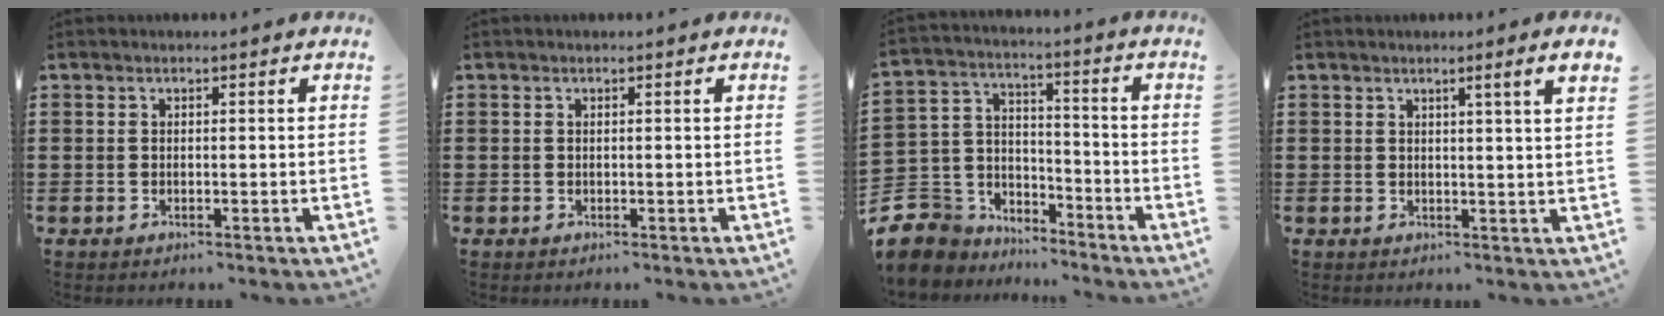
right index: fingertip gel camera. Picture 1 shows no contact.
{"total": 0.0}
{"total": 6.4, "force": [-4.5, 4.5, 0.1], "torque": [-0.058, -0.012, -0.097]}
{"total": 2.6, "force": [1.5, -0.7, 2.1], "torque": [-0.040, -0.006, 0.024]}